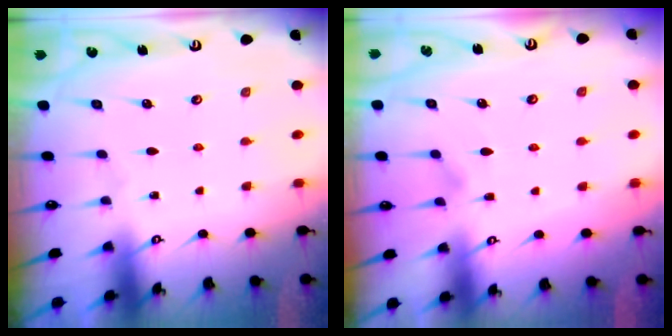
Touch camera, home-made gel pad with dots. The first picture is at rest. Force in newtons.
{"total": 1.1, "press": 0.6, "slide": 0.9}